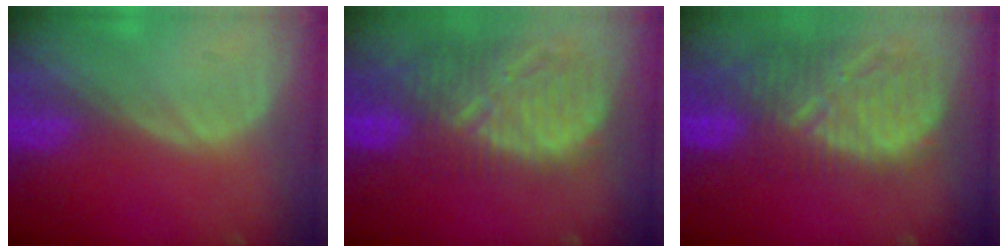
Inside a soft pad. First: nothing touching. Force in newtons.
{"total": 12.8, "press": 11.3, "slide": 6.2}
{"total": 12.8, "press": 11.3, "slide": 6.2}